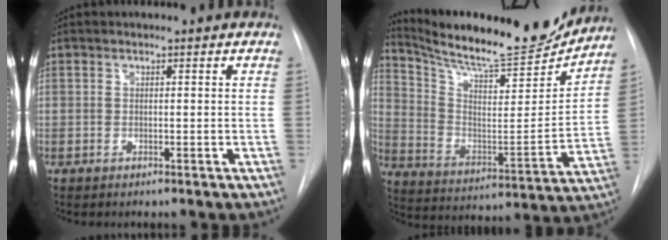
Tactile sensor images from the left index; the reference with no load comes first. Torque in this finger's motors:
{"motor_torque": [0.88, -1.26, 0.14, 0.07]}